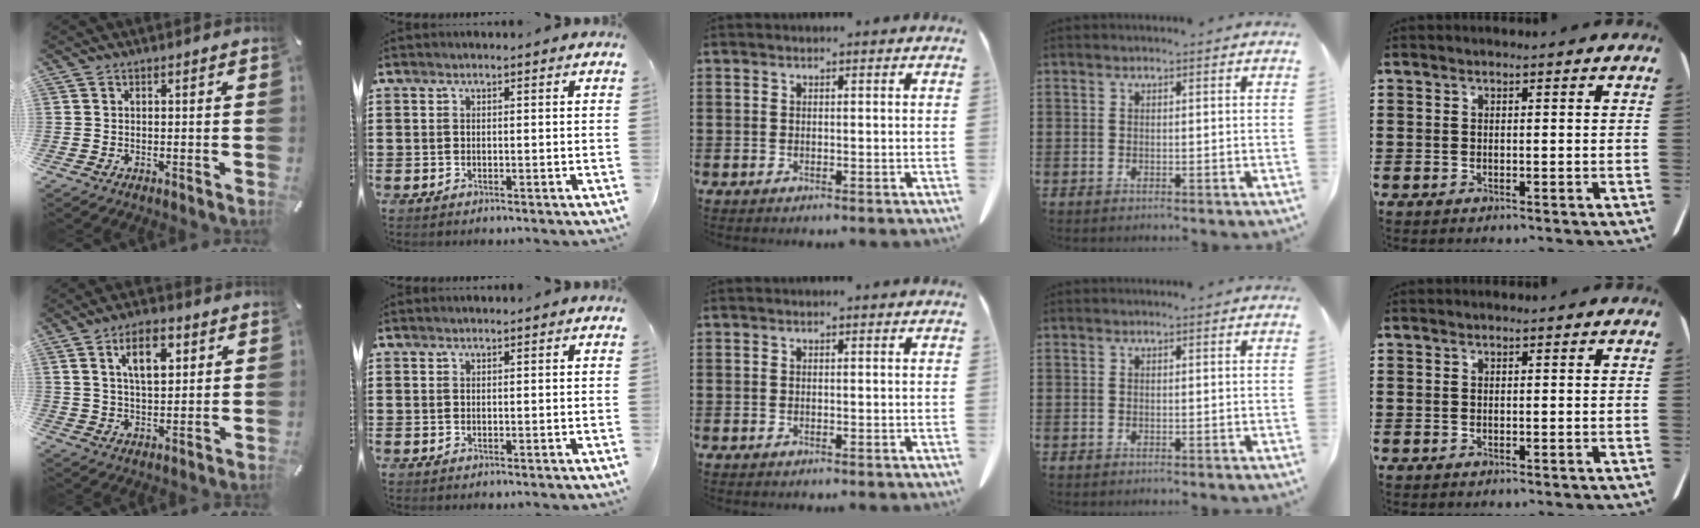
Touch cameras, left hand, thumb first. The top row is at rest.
{"thumb": {"total": 9.3, "force": [4.2, 4.8, 6.7], "torque": [-0.112, -0.001, 0.070]}}